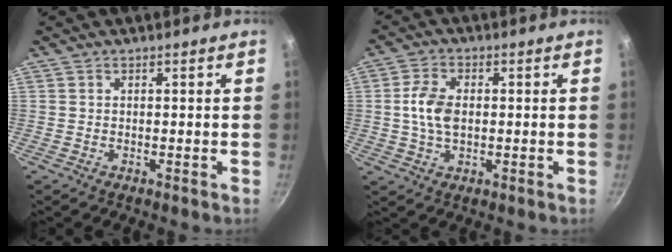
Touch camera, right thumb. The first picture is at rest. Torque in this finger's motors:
{"motor_torque": [0.82, 1.04, 1.08, -0.49, 0.07]}